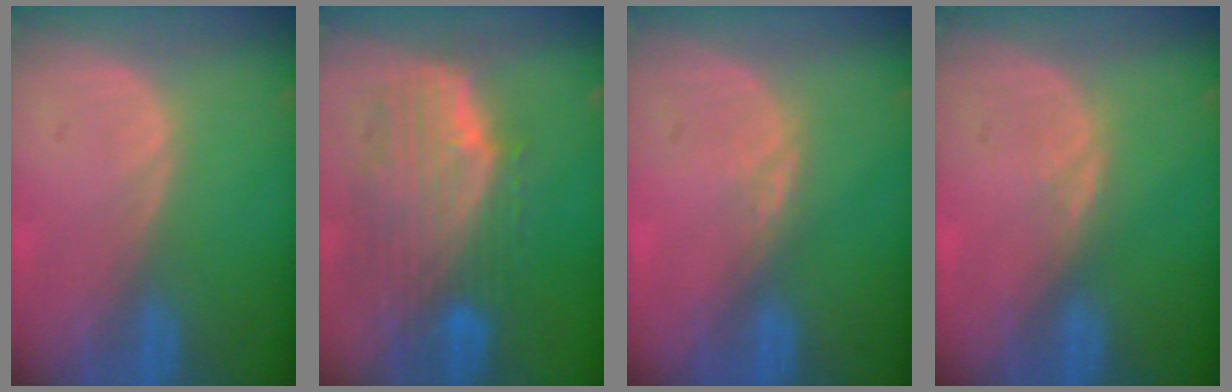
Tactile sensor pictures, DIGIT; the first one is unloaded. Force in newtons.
{"total": 10.1, "press": 8.9, "slide": 4.6}
{"total": 2.0, "press": 1.5, "slide": 1.3}
{"total": 0.9, "press": 0.9, "slide": 0.4}